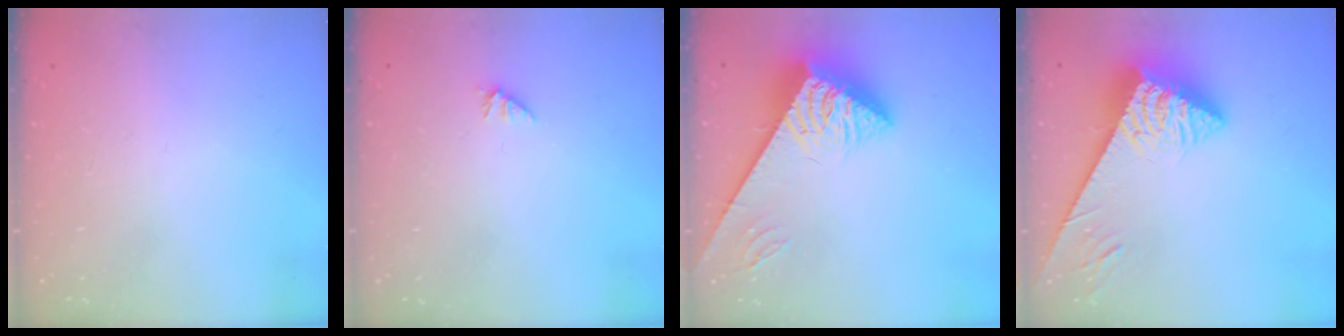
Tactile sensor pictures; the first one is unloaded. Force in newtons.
{"total": 0.0}
{"total": 8.8, "press": 8.8, "slide": 0.9}
{"total": 6.2, "press": 6.1, "slide": 0.9}